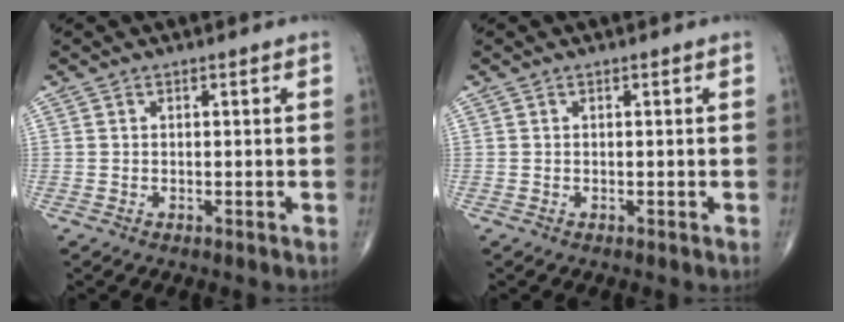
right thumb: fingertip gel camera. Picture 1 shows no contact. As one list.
[{"total": 0.0}]